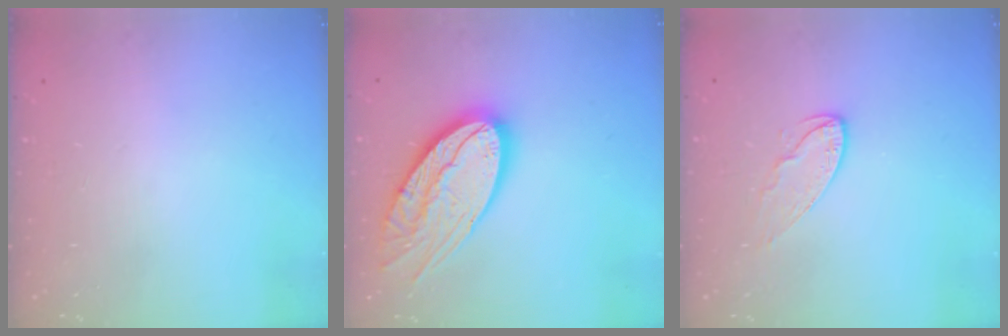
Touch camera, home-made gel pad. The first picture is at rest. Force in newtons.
{"total": 23.0, "press": 22.9, "slide": 2.4}
{"total": 7.6, "press": 7.6, "slide": 0.4}